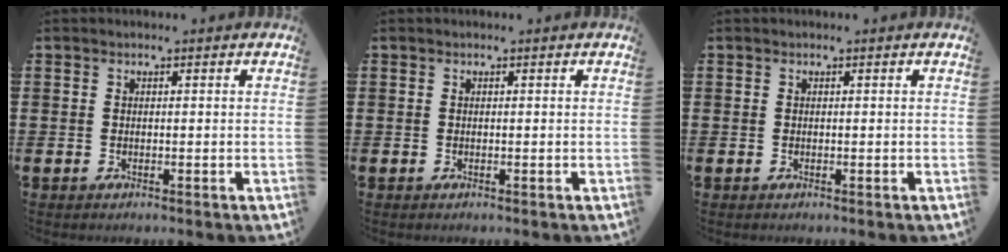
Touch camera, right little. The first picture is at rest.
{"total": 0.0}
{"total": 0.0}